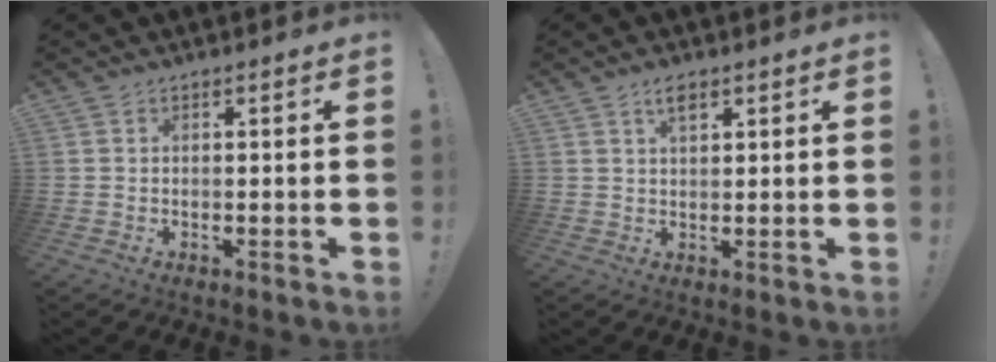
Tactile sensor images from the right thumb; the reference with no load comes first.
{"total": 3.6, "force": [2.1, 1.5, 2.4], "torque": [-0.040, -0.003, 0.035]}